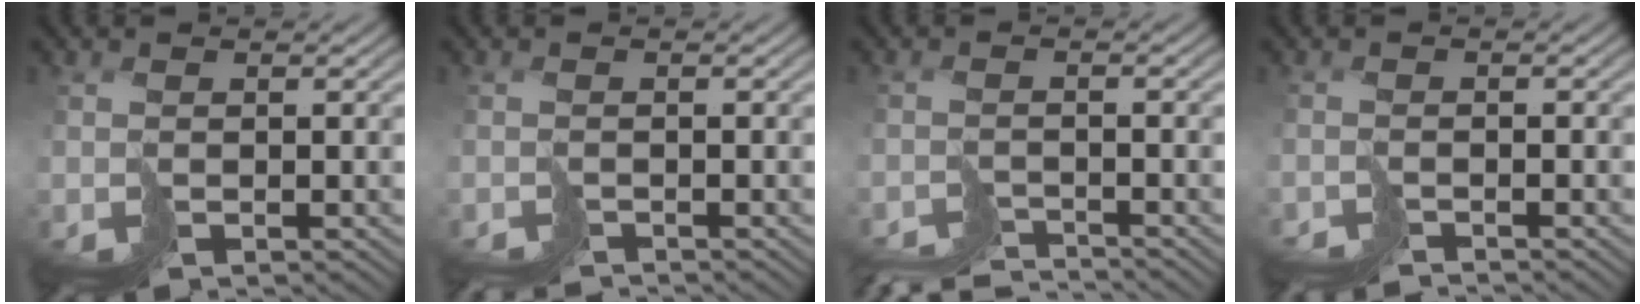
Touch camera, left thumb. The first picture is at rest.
{"total": 1.3, "force": [-1.3, -0.1, -0.1], "torque": [0.006, 0.000, -0.032]}
{"total": 5.1, "force": [-4.9, 0.2, 1.0], "torque": [-0.015, 0.001, -0.094]}
{"total": 1.7, "force": [-1.7, -0.1, -0.1], "torque": [0.004, 0.000, -0.038]}